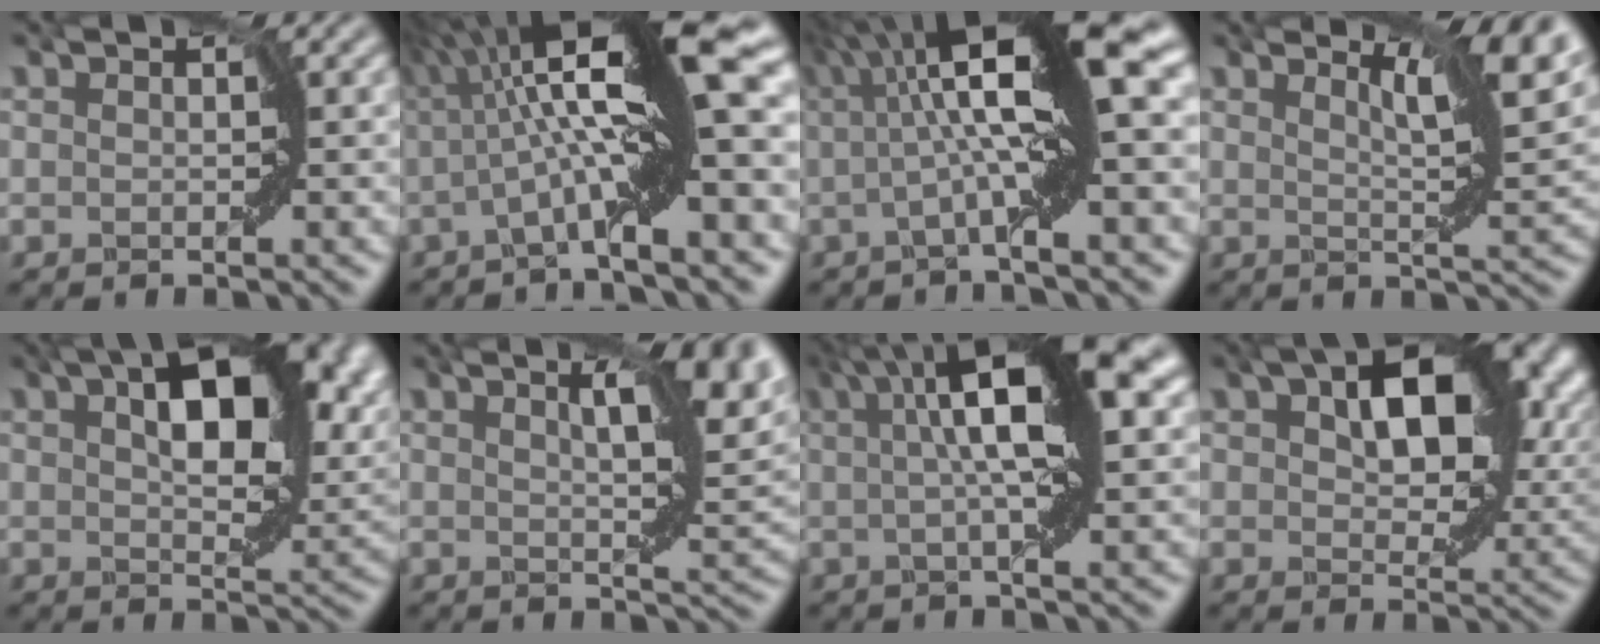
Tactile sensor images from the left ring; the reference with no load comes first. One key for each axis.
{"total": 13.4, "fx": 1.0, "fy": 2.2, "fz": 13.2, "tx": -0.215, "ty": 0.028, "tz": 0.010}
{"total": 11.1, "fx": 1.9, "fy": 2.0, "fz": 10.8, "tx": -0.178, "ty": 0.026, "tz": 0.024}
{"total": 6.0, "fx": 3.1, "fy": 0.8, "fz": 5.0, "tx": -0.079, "ty": 0.002, "tz": 0.052}
{"total": 12.3, "fx": 4.3, "fy": 6.1, "fz": 9.8, "tx": -0.135, "ty": 0.007, "tz": 0.069}
{"total": 8.5, "fx": 3.0, "fy": 2.8, "fz": 7.5, "tx": -0.110, "ty": 0.008, "tz": 0.042}
{"total": 10.0, "fx": 3.0, "fy": 2.0, "fz": 9.3, "tx": -0.141, "ty": 0.012, "tz": 0.039}
{"total": 11.8, "fx": 4.2, "fy": 6.4, "fz": 9.0, "tx": -0.130, "ty": 0.002, "tz": 0.072}